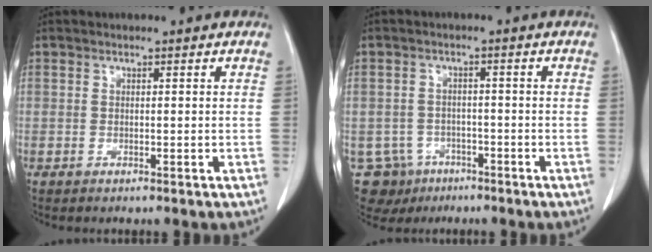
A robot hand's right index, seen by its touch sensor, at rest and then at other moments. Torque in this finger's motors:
{"motor_torque": [-0.84, 0.54, -0.85, -0.21]}